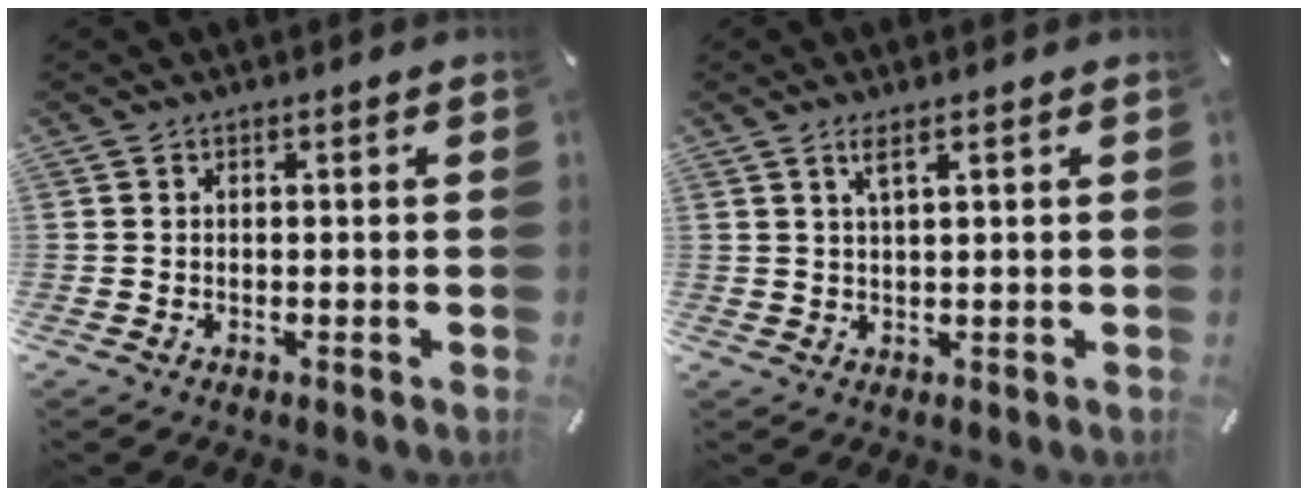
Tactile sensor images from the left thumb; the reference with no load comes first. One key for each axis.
{"total": 2.7, "fx": 1.6, "fy": 0.2, "fz": 2.1, "tx": -0.047, "ty": -0.001, "tz": 0.028}